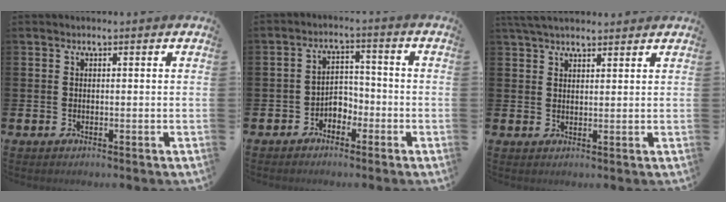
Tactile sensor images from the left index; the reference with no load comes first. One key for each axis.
{"total": 2.9, "fx": -2.2, "fy": 1.7, "fz": 0.6, "tx": -0.024, "ty": 0.006, "tz": -0.050}
{"total": 4.0, "fx": 3.6, "fy": 1.0, "fz": 1.3, "tx": -0.031, "ty": -0.006, "tz": 0.067}